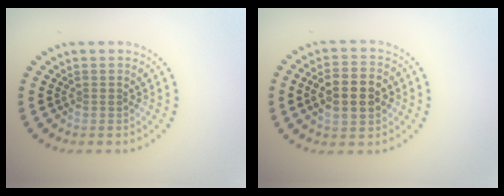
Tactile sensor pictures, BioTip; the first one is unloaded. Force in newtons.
{"total": 4.9, "press": 4.9, "slide": 0.4}